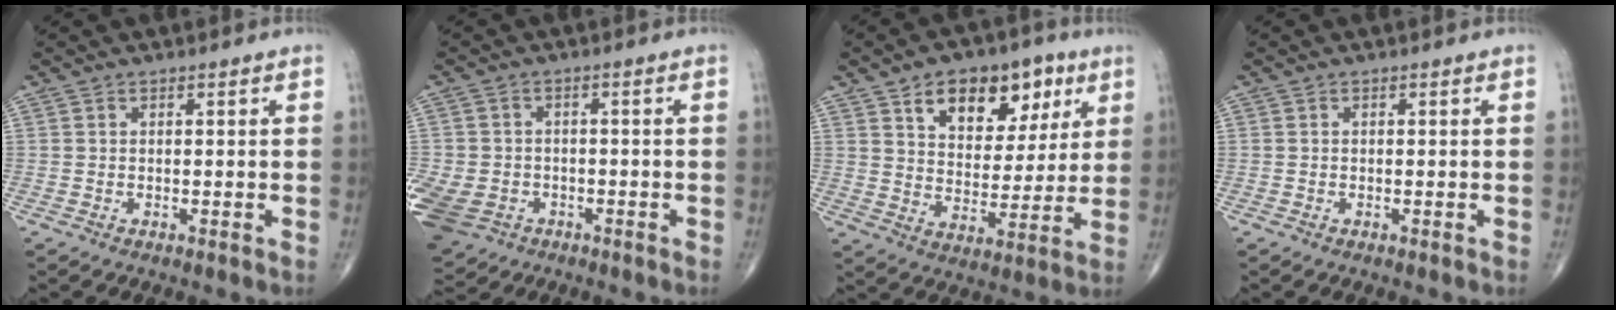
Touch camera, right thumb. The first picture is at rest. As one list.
[{"total": 14.7, "force": [-5.5, 11.7, 6.9], "torque": [-0.194, 0.012, -0.086]}, {"total": 15.6, "force": [7.6, 9.5, 9.7], "torque": [-0.098, -0.023, 0.121]}, {"total": 0.0}]